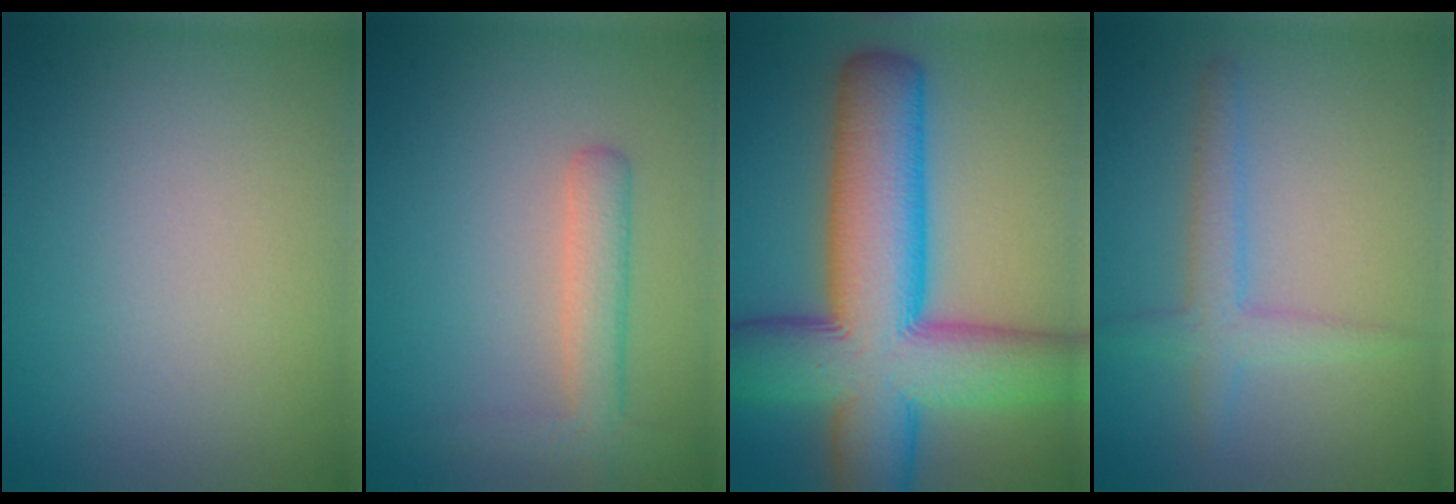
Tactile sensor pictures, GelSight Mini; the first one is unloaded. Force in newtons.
{"total": 2.8, "press": 2.8, "slide": 0.2}
{"total": 14.5, "press": 14.5, "slide": 0.4}
{"total": 2.6, "press": 2.6, "slide": 0.1}